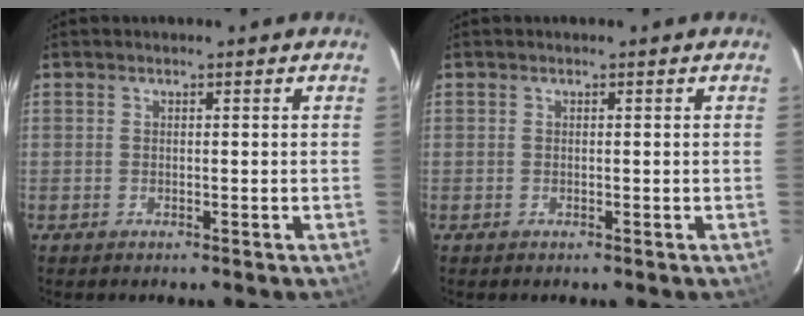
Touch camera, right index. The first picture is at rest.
{"total": 0.0}